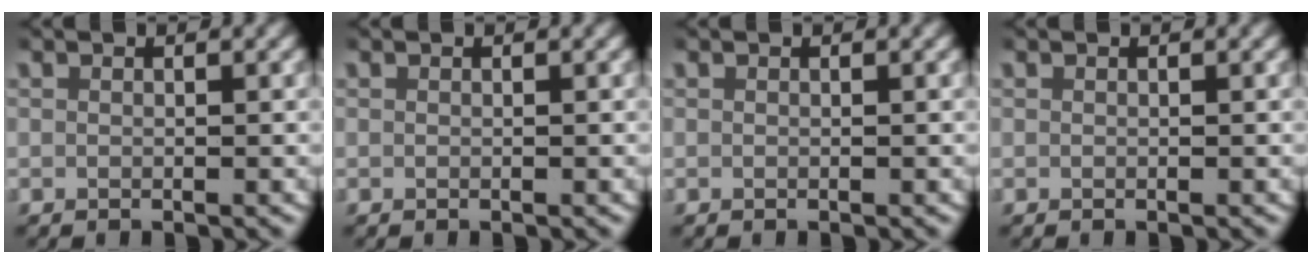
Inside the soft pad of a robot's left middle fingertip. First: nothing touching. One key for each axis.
{"total": 0.0}
{"total": 0.0}
{"total": 0.0}